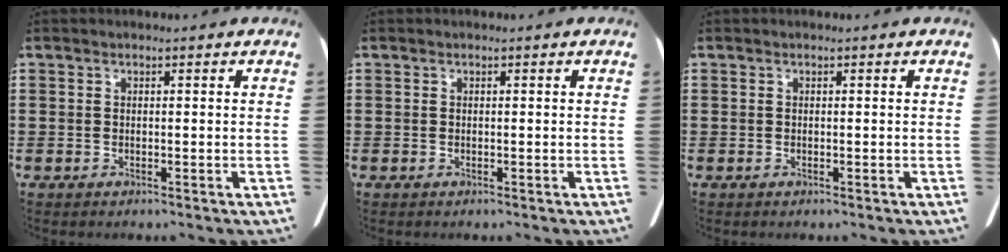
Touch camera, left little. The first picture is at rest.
{"total": 0.0}
{"total": 0.0}